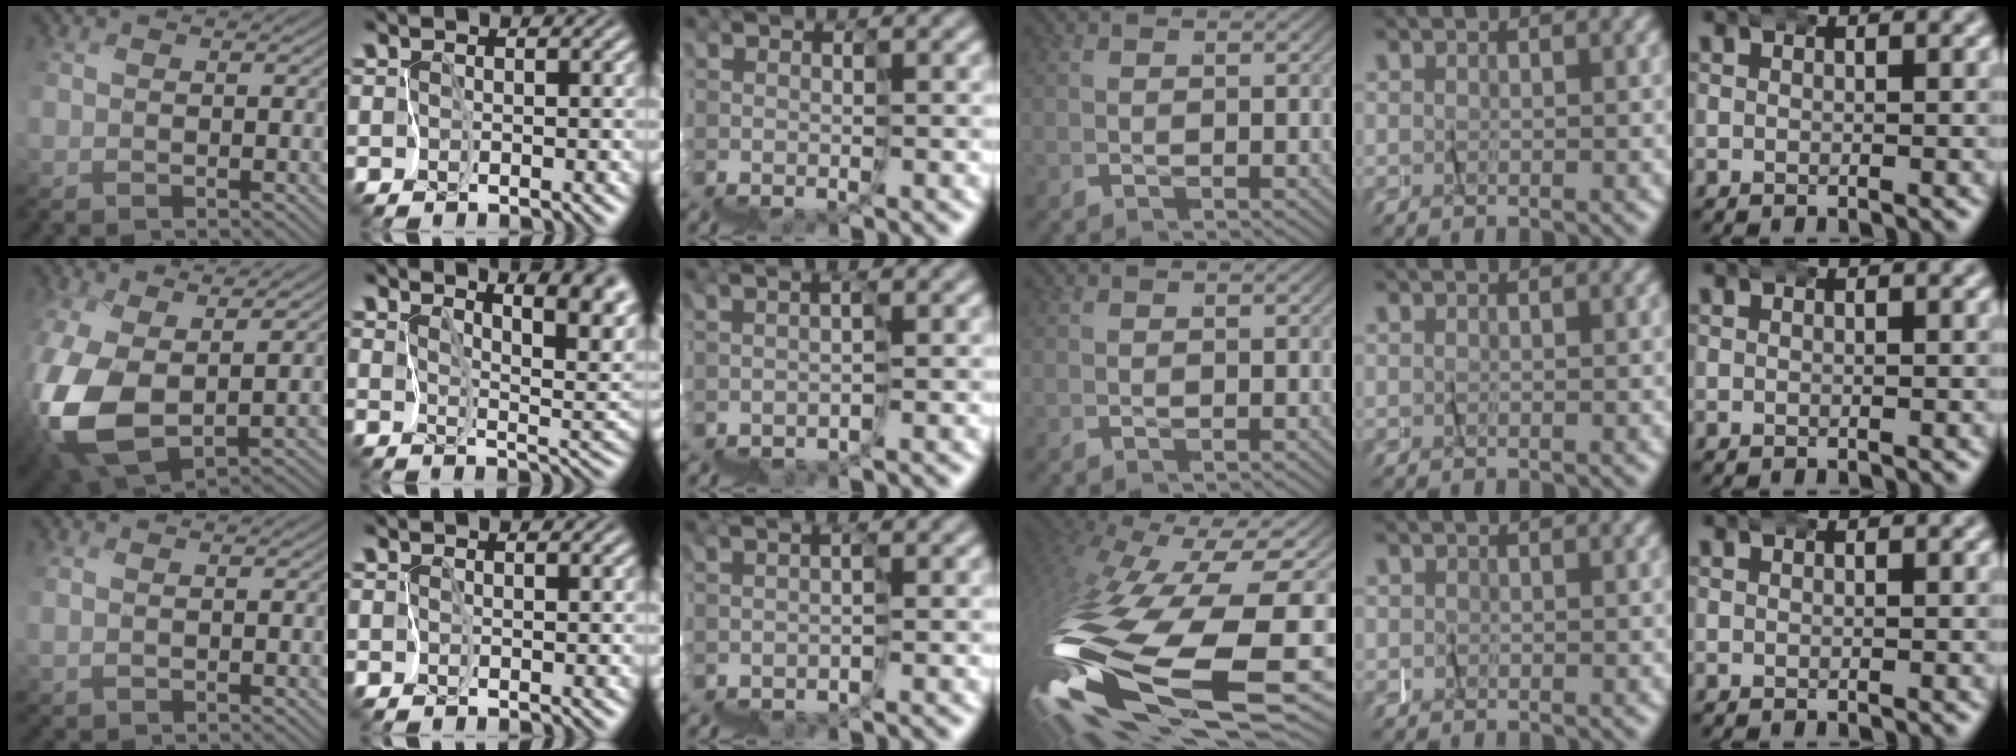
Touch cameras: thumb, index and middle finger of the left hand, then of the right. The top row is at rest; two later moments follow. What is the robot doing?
{"motion": "wrap", "object": "felt sheet"}